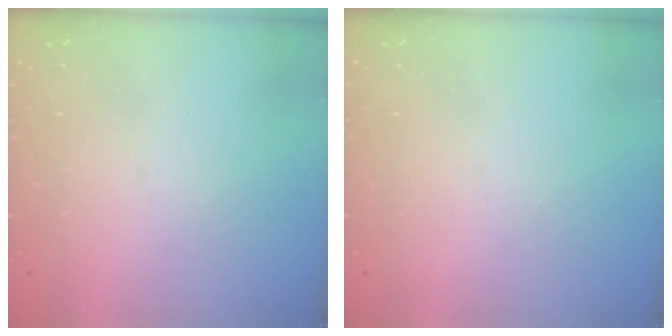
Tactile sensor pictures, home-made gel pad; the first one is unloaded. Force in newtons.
{"total": 0.0}